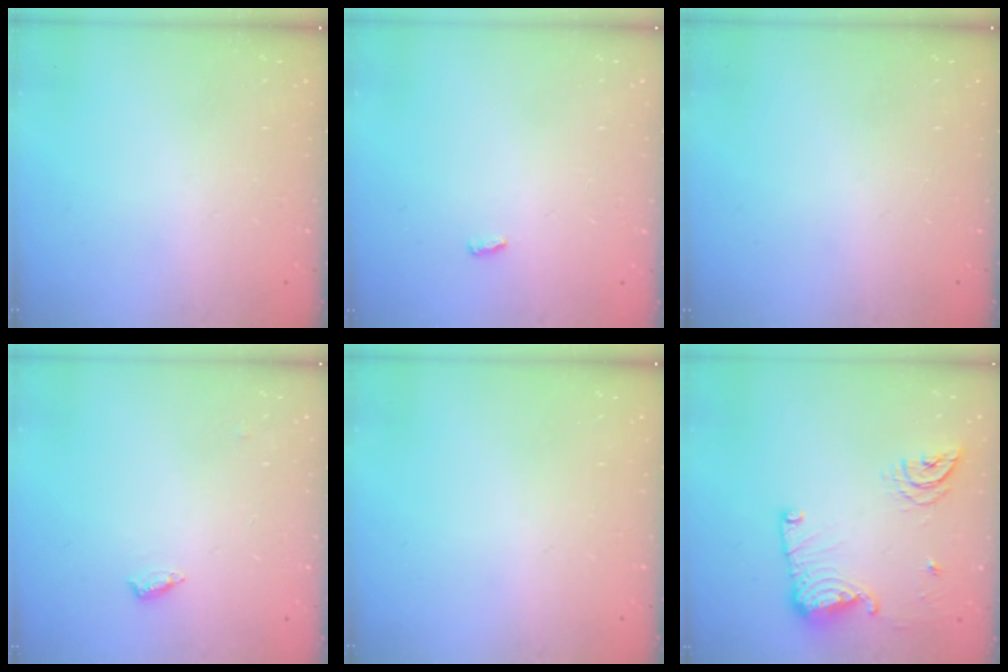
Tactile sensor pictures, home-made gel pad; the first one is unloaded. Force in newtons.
{"total": 2.9, "press": 2.6, "slide": 1.3}
{"total": 0.0}
{"total": 4.4, "press": 4.1, "slide": 1.4}
{"total": 0.0}
{"total": 14.3, "press": 14.2, "slide": 1.4}